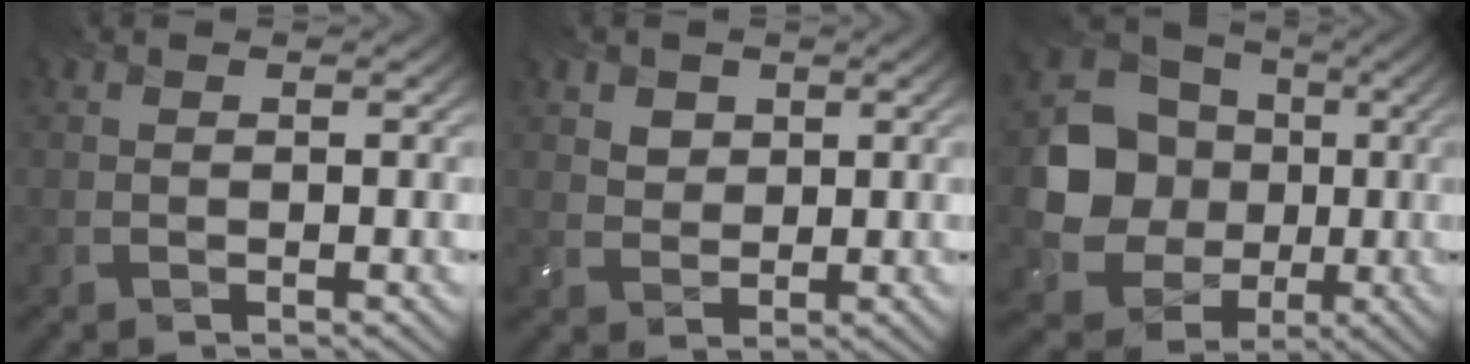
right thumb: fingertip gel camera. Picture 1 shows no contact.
{"total": 2.6, "force": [1.3, 2.0, 1.0], "torque": [-0.029, -0.007, 0.025]}
{"total": 11.6, "force": [-0.3, 10.2, 5.4], "torque": [-0.136, -0.013, -0.016]}